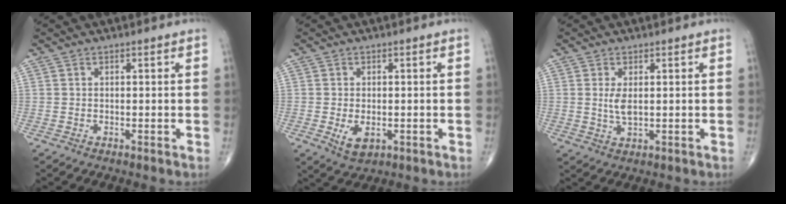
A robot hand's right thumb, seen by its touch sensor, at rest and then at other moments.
{"total": 4.3, "force": [-1.0, 2.5, 3.3], "torque": [-0.053, -0.008, -0.008]}
{"total": 3.2, "force": [0.5, 1.4, 2.9], "torque": [-0.057, -0.009, 0.015]}